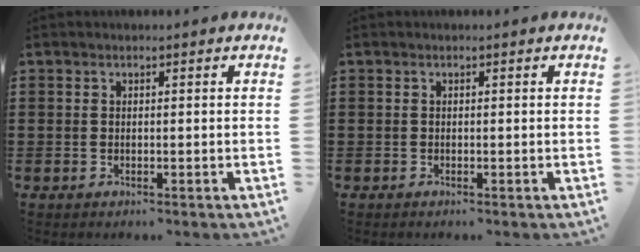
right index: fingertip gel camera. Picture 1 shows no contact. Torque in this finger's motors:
{"motor_torque": [-0.10, 0.17, 0.03, -0.01]}